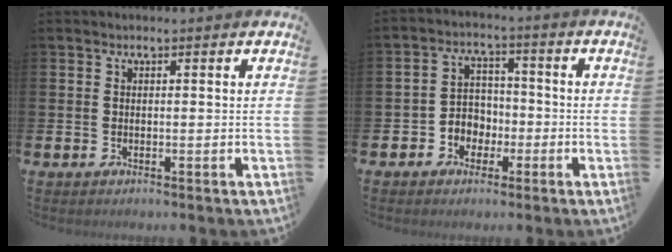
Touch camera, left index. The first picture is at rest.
{"total": 3.8, "force": [-1.3, 3.5, 0.8], "torque": [-0.037, 0.005, -0.031]}